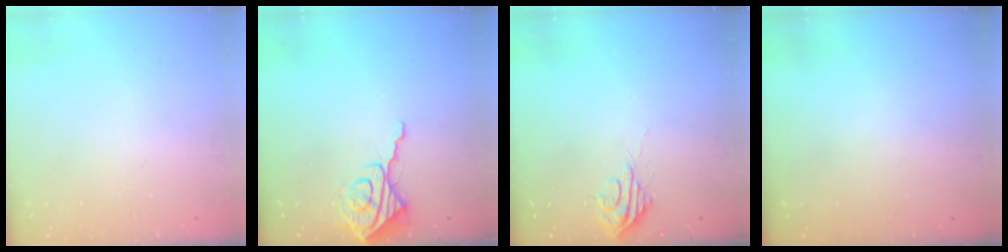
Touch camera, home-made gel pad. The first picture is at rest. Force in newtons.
{"total": 8.9, "press": 8.8, "slide": 1.0}
{"total": 6.0, "press": 6.0, "slide": 0.5}
{"total": 0.0}